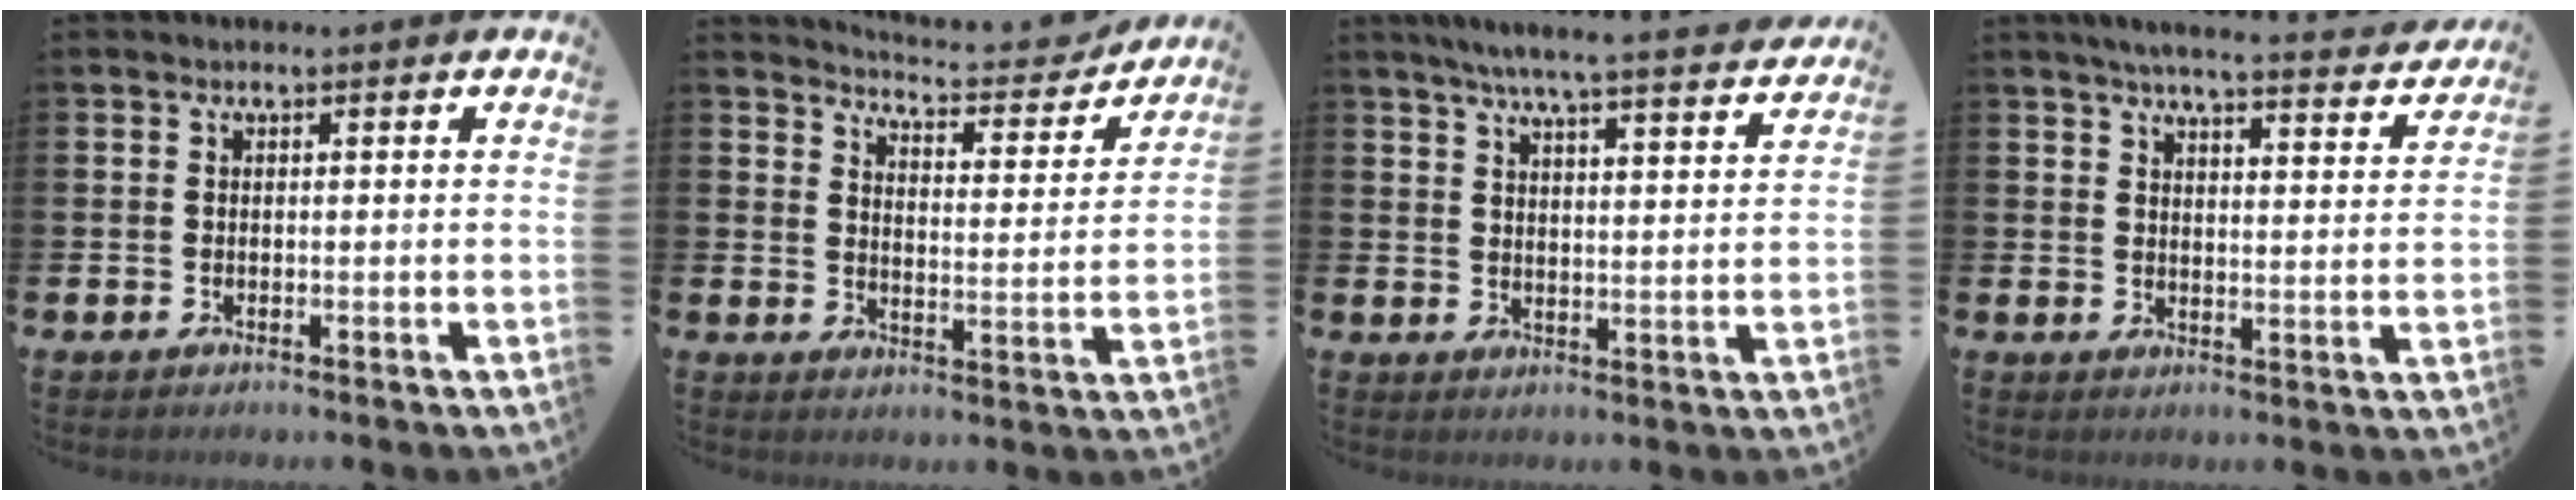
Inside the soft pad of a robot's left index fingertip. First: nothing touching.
{"total": 5.2, "force": [5.1, 0.6, 0.8], "torque": [-0.026, -0.042, 0.084]}
{"total": 6.4, "force": [6.0, -0.4, 2.2], "torque": [-0.049, -0.040, 0.102]}
{"total": 5.5, "force": [5.2, 0.1, 1.9], "torque": [-0.041, -0.035, 0.086]}